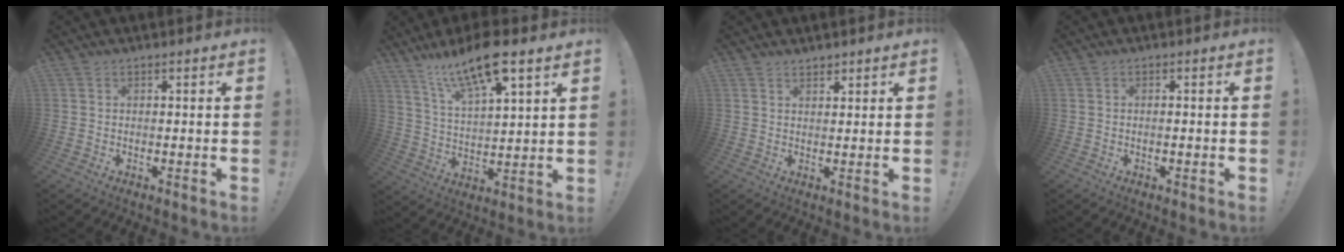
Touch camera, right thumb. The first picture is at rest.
{"total": 14.8, "force": [10.2, 4.1, 9.9], "torque": [-0.171, -0.057, 0.172]}
{"total": 1.6, "force": [1.5, 0.5, 0.2], "torque": [0.009, -0.012, 0.026]}
{"total": 0.8, "force": [-0.5, 0.0, 0.6], "torque": [-0.010, 0.000, -0.009]}